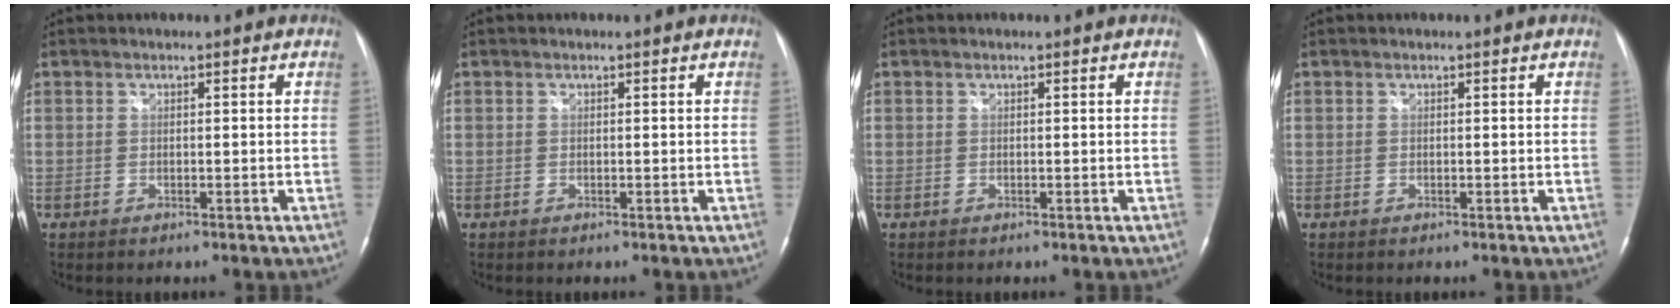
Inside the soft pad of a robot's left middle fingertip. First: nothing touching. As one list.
[{"total": 0.0}, {"total": 0.0}, {"total": 0.0}]